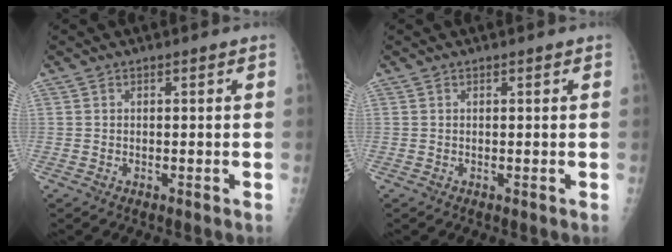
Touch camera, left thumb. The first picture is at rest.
{"total": 0.0}